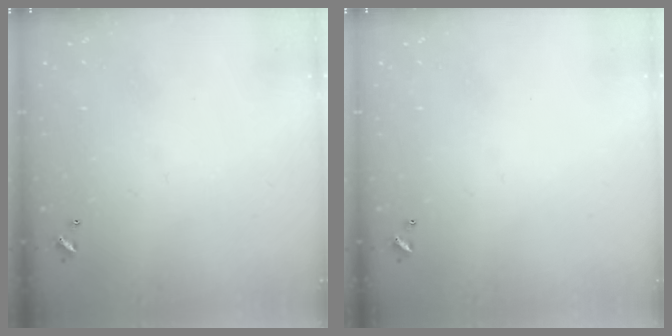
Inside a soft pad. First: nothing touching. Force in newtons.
{"total": 0.0}